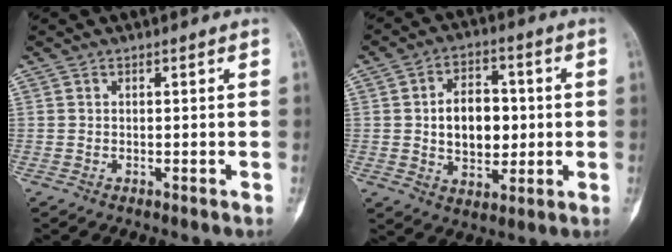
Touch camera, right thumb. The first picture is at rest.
{"total": 11.4, "force": [0.4, 7.7, 8.5], "torque": [-0.097, 0.008, 0.008]}